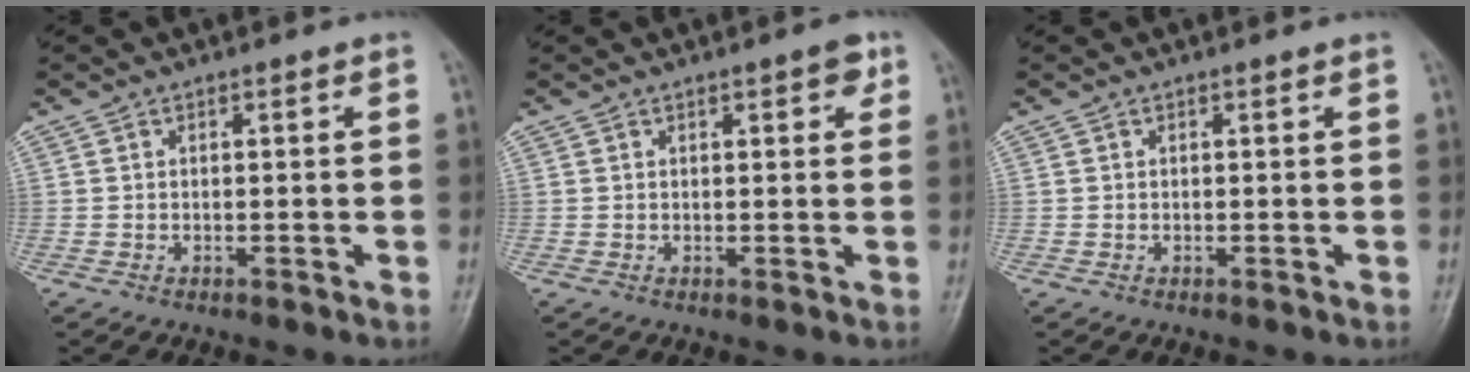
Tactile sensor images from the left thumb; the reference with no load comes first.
{"total": 2.7, "force": [1.4, 1.0, 2.1], "torque": [-0.018, -0.002, 0.014]}
{"total": 0.0}